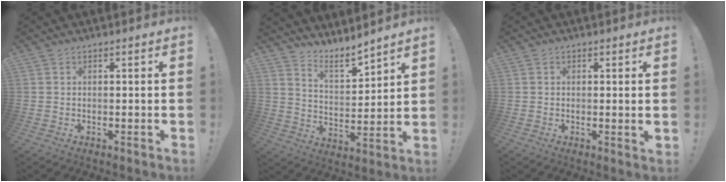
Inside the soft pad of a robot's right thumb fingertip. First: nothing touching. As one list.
[{"total": 7.7, "force": [7.1, 1.8, 2.4], "torque": [-0.034, -0.074, 0.125]}, {"total": 1.3, "force": [0.6, 0.1, 1.1], "torque": [-0.005, -0.007, 0.008]}]